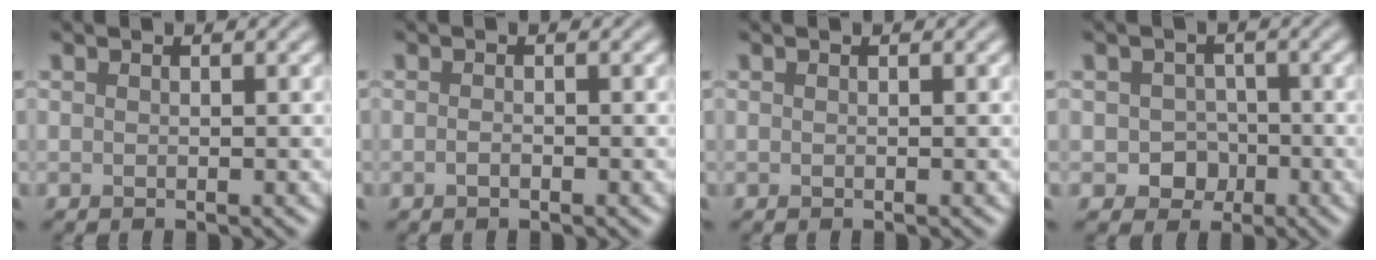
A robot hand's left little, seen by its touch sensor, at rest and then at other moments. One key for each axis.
{"total": 0.7, "fx": -0.3, "fy": 0.2, "fz": 0.5, "tx": -0.012, "ty": -0.001, "tz": -0.007}
{"total": 0.0}
{"total": 2.6, "fx": -0.6, "fy": 2.3, "fz": 1.1, "tx": -0.010, "ty": -0.003, "tz": -0.010}